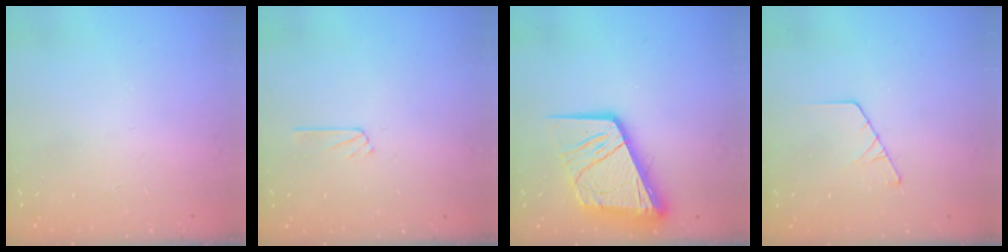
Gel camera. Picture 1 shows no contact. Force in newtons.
{"total": 2.5, "press": 2.5, "slide": 0.2}
{"total": 18.4, "press": 18.2, "slide": 2.3}
{"total": 3.3, "press": 3.3, "slide": 0.3}